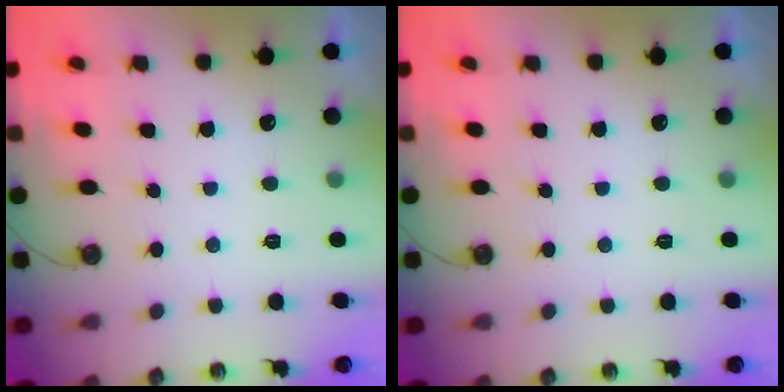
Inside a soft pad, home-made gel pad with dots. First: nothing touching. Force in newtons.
{"total": 0.0}